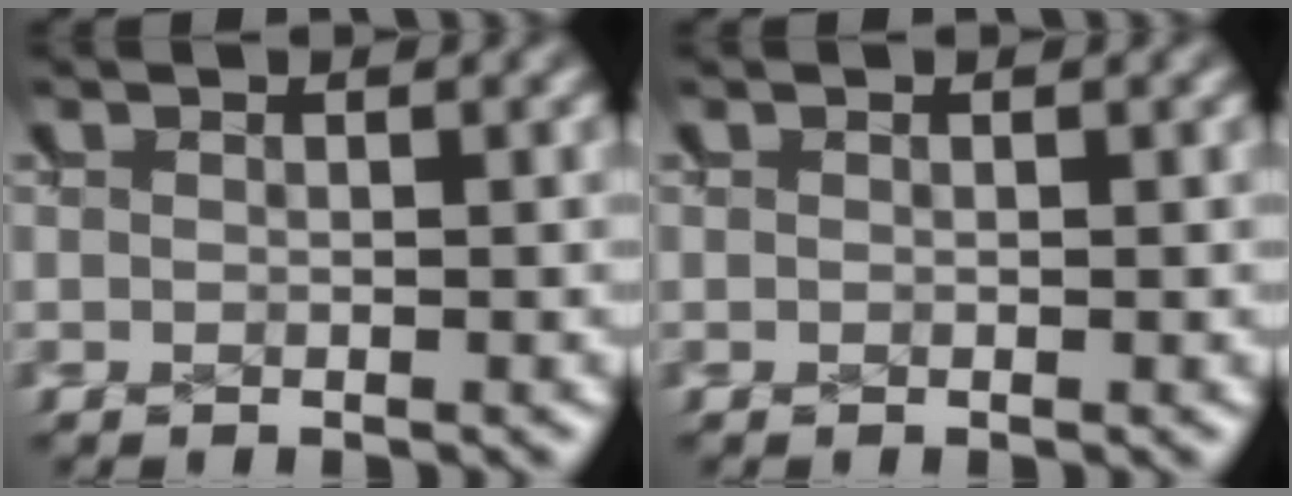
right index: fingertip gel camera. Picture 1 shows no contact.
{"total": 0.0}